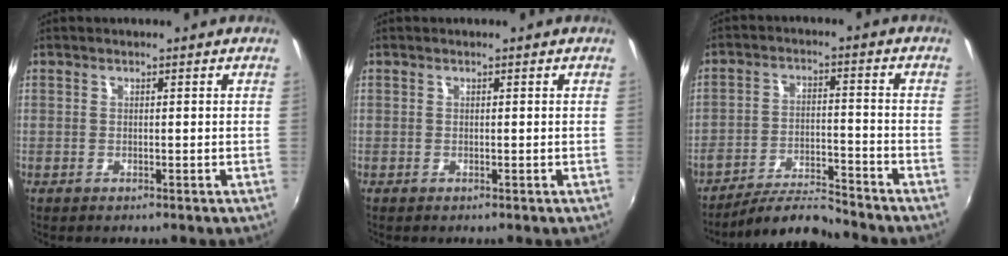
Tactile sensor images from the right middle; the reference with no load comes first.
{"total": 0.0}
{"total": 8.5, "force": [-8.2, 0.2, 2.1], "torque": [-0.053, 0.004, -0.144]}